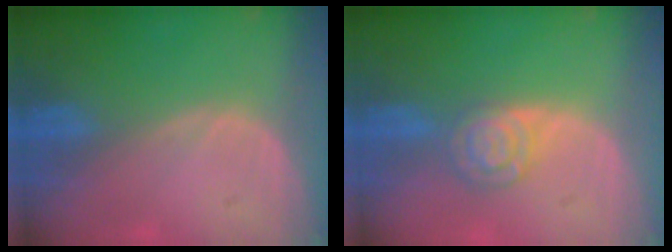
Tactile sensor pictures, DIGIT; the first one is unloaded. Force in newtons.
{"total": 5.3, "press": 4.7, "slide": 2.4}